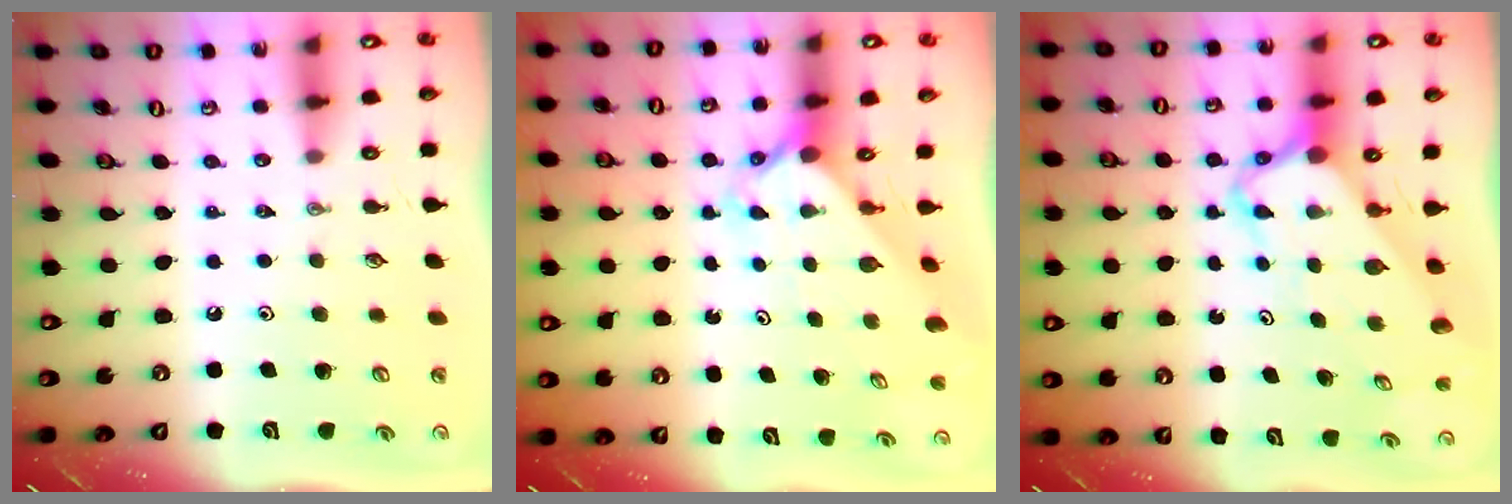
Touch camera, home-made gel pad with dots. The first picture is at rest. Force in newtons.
{"total": 2.3, "press": 2.3, "slide": 0.2}
{"total": 4.8, "press": 4.8, "slide": 0.4}